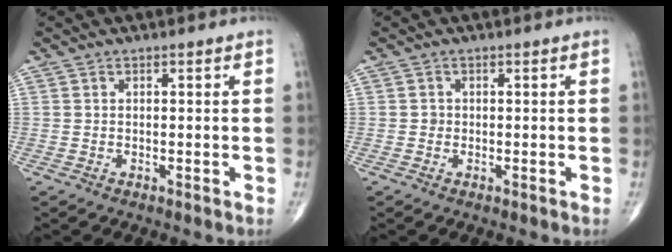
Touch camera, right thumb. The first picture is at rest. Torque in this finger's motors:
{"motor_torque": [-0.17, 0.75, 0.13, -0.24, -0.04]}